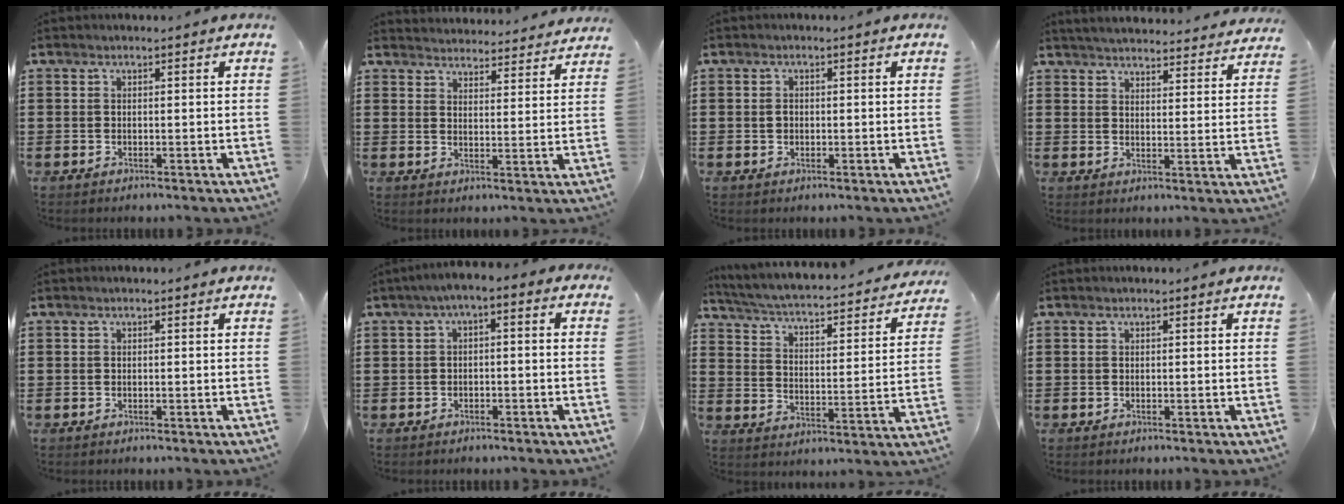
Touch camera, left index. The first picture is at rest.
{"total": 3.9, "force": [3.9, 0.0, -0.3], "torque": [-0.003, -0.029, 0.066]}
{"total": 1.1, "force": [0.0, 0.9, 0.6], "torque": [-0.015, 0.007, -0.001]}
{"total": 4.0, "force": [4.0, -0.3, 0.4], "torque": [-0.026, -0.026, 0.069]}
{"total": 0.0}
{"total": 2.7, "force": [-2.4, 0.5, 1.3], "torque": [-0.033, 0.001, -0.055]}
{"total": 2.7, "force": [2.5, -0.1, 1.1], "torque": [-0.039, -0.031, 0.029]}
{"total": 0.0}